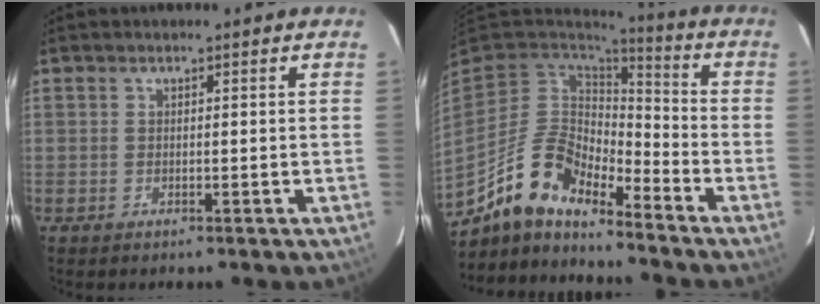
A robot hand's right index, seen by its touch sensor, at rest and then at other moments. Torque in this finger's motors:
{"motor_torque": [0.45, -0.91, 0.60, 0.09]}